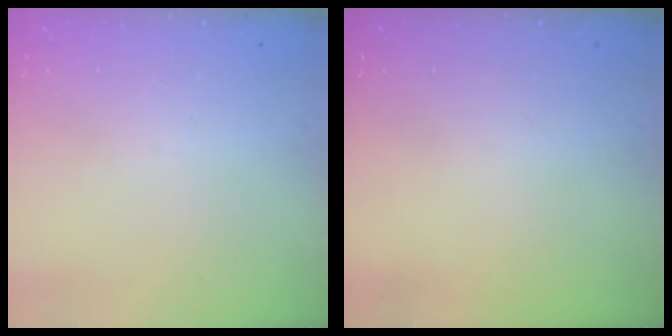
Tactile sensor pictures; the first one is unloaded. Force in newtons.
{"total": 0.0}